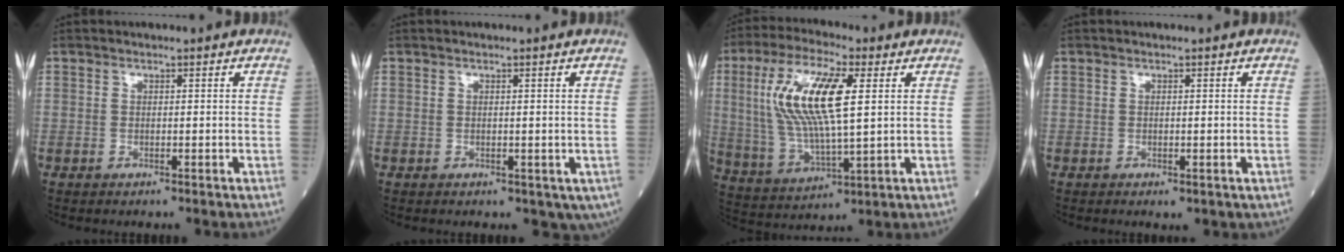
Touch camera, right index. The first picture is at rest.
{"total": 3.1, "force": [-0.4, 2.1, 2.2], "torque": [-0.018, -0.004, 0.004]}
{"total": 15.0, "force": [3.5, 3.3, 14.2], "torque": [-0.307, 0.009, 0.067]}
{"total": 1.0, "force": [-0.3, 0.6, 0.7], "torque": [-0.004, -0.001, 0.001]}